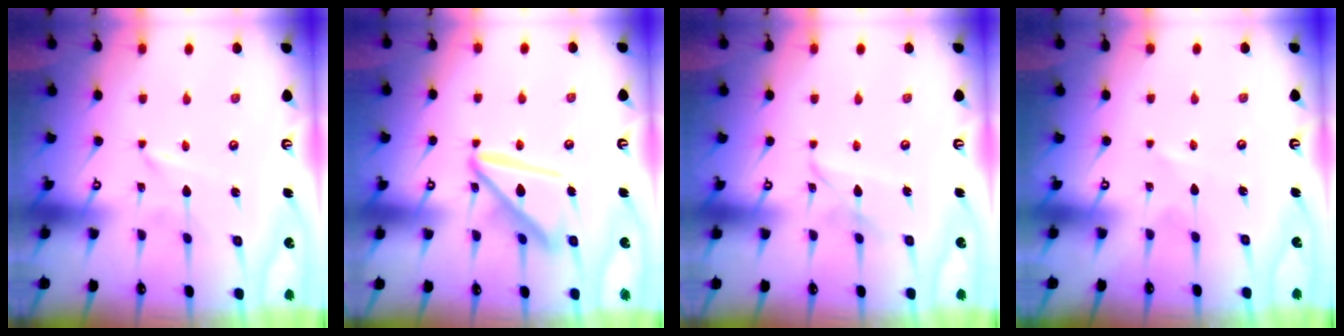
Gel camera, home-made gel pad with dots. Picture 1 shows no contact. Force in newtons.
{"total": 17.0, "press": 16.9, "slide": 1.7}
{"total": 6.4, "press": 6.4, "slide": 0.5}
{"total": 1.6, "press": 1.6, "slide": 0.2}